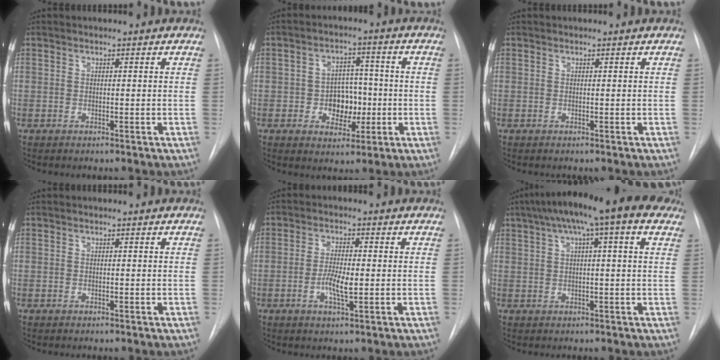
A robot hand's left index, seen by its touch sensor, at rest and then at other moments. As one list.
[{"total": 6.3, "force": [-1.3, 4.6, 4.2], "torque": [-0.060, 0.015, -0.016]}, {"total": 0.0}, {"total": 0.0}, {"total": 4.3, "force": [-0.9, 1.0, 4.1], "torque": [-0.079, -0.004, -0.017]}, {"total": 15.4, "force": [9.3, 2.9, 11.9], "torque": [-0.199, 0.059, 0.126]}]